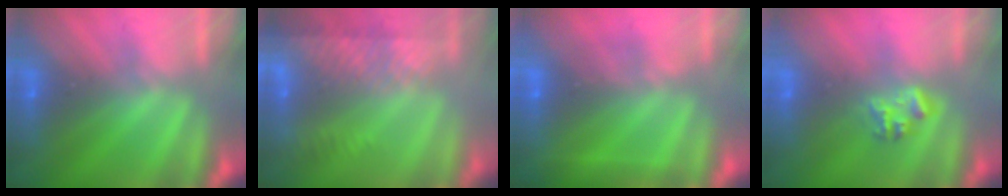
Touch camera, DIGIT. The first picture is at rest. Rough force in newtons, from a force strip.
{"total": 6.9}
{"total": 2.2}
{"total": 2.3}